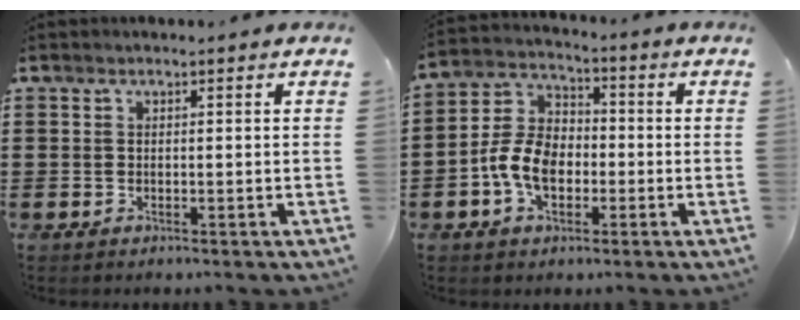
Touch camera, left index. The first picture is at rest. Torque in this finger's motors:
{"motor_torque": [1.15, 0.60, 0.39, 0.12]}